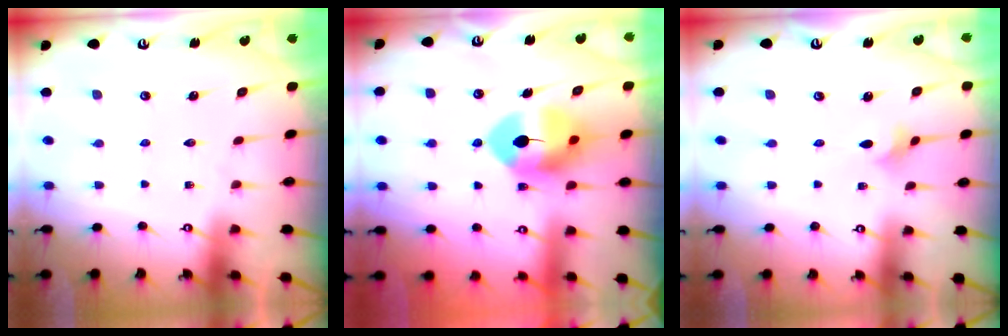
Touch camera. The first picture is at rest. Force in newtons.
{"total": 9.4, "press": 9.3, "slide": 1.8}
{"total": 1.8, "press": 1.7, "slide": 0.5}